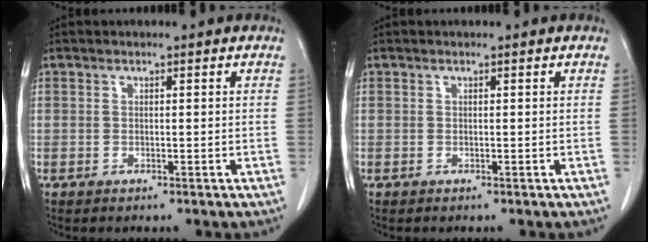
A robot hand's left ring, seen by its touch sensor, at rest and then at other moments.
{"total": 0.0}